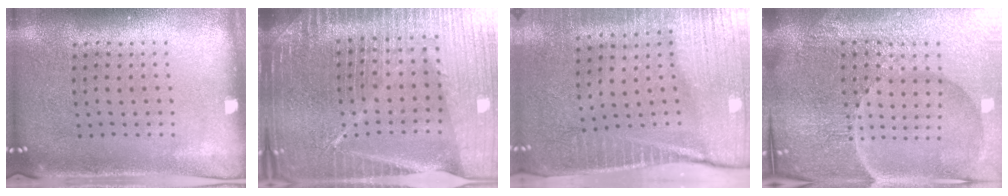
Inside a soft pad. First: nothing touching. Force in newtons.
{"total": 6.9, "press": 5.9, "slide": 3.6}
{"total": 4.2, "press": 3.7, "slide": 2.0}
{"total": 6.0, "press": 5.5, "slide": 2.4}